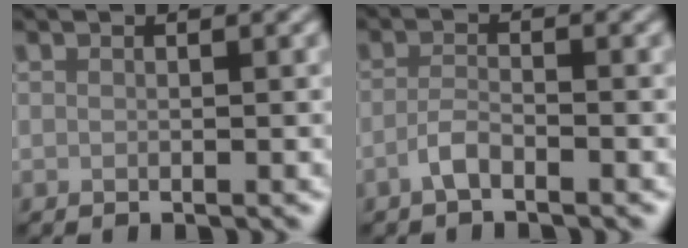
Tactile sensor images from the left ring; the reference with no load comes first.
{"total": 1.9, "force": [-1.4, 0.5, 1.2], "torque": [-0.028, 0.003, -0.033]}